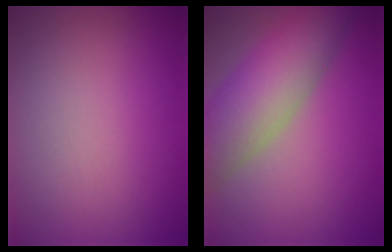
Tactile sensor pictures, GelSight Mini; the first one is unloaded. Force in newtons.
{"total": 7.7, "press": 7.7, "slide": 0.4}